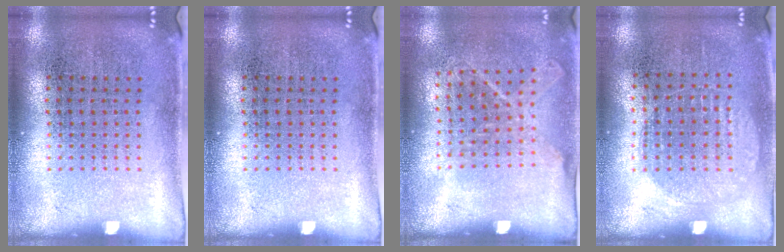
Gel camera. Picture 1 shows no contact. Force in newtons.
{"total": 0.0}
{"total": 1.2, "press": 1.0, "slide": 0.6}
{"total": 0.9, "press": 0.9, "slide": 0.3}